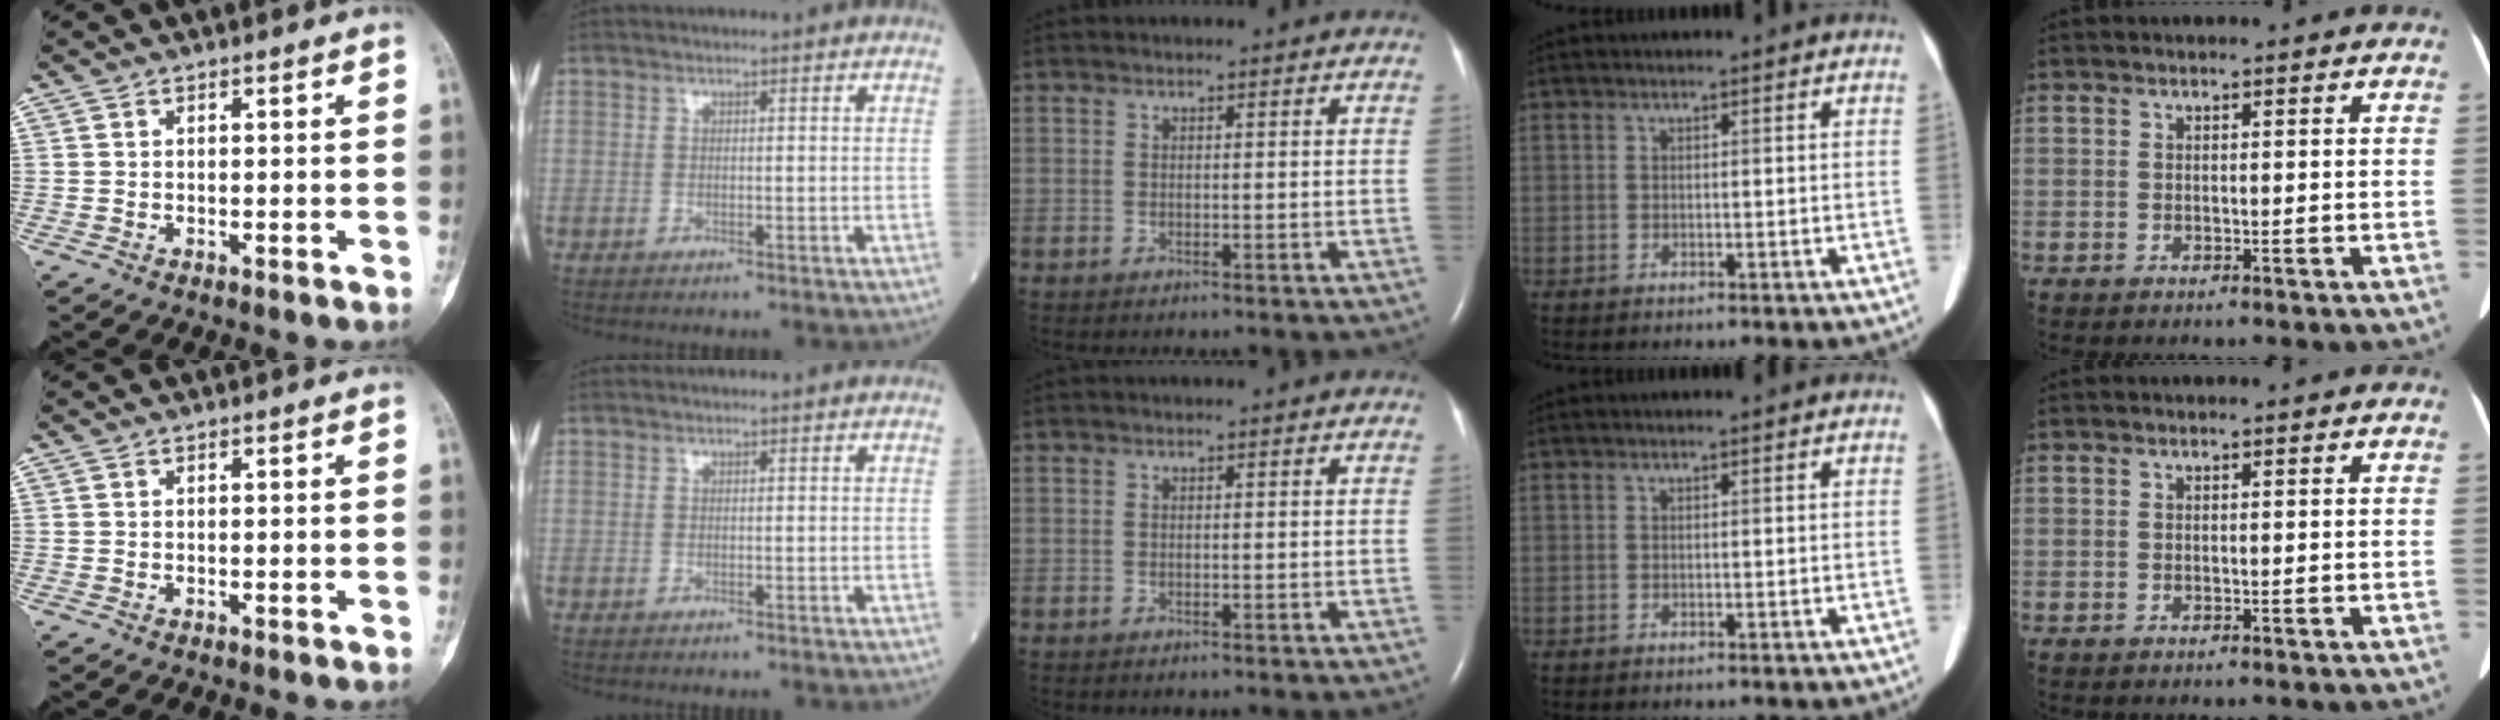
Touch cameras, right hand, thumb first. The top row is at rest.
{}